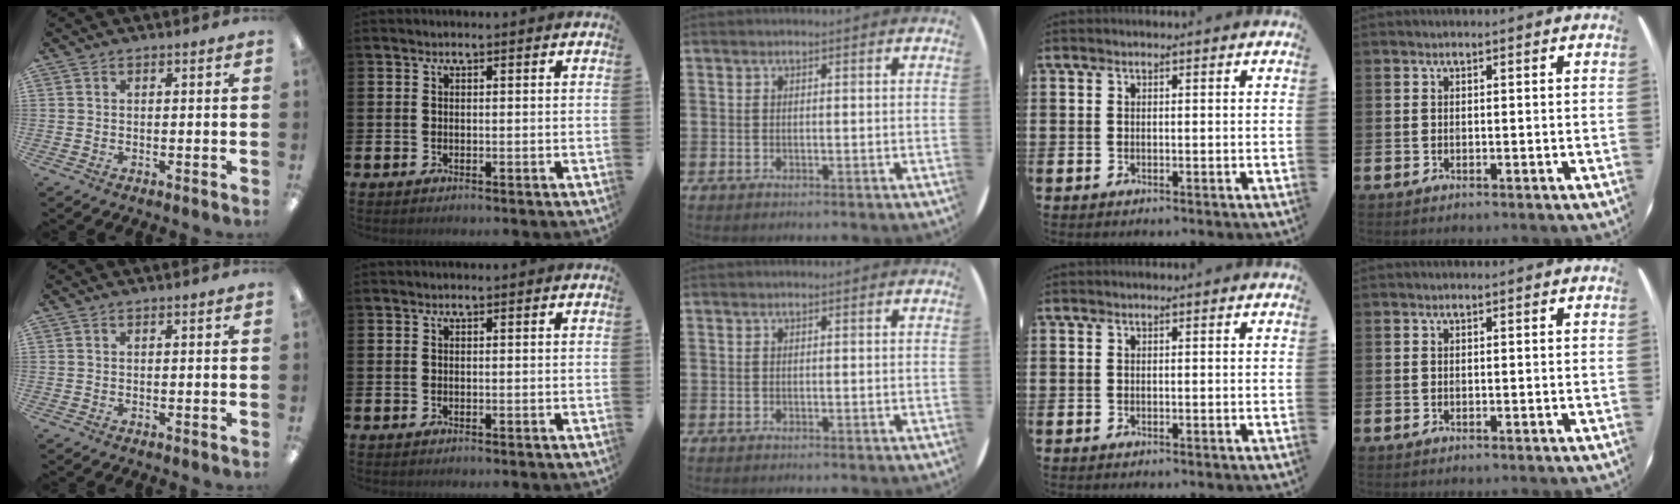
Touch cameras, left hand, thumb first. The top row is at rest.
{}